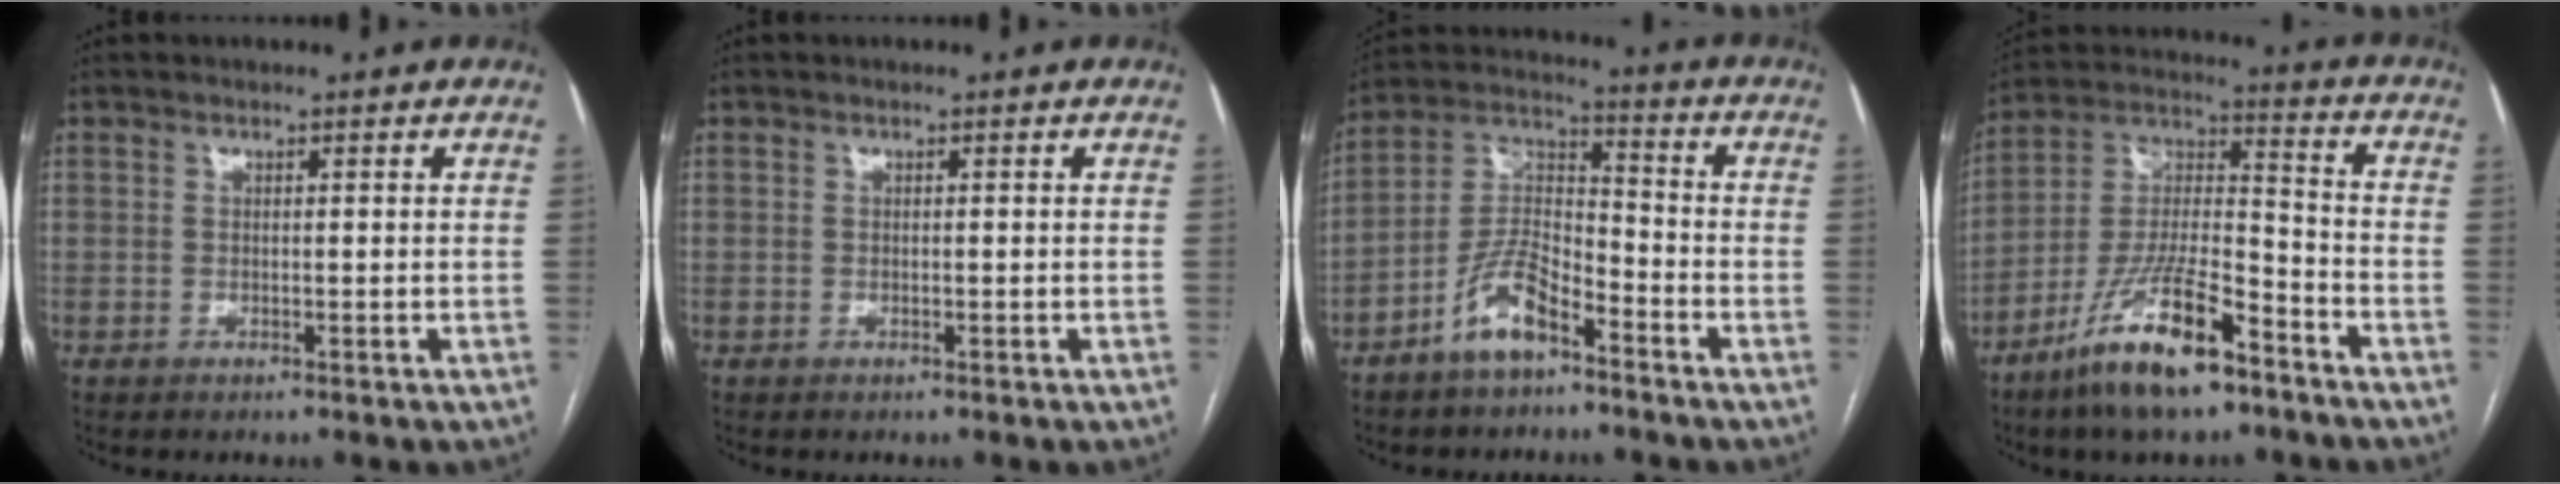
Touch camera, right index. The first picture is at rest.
{"total": 0.0}
{"total": 9.2, "force": [-6.0, 3.1, 6.3], "torque": [-0.139, 0.009, -0.117]}
{"total": 15.8, "force": [-10.1, 3.6, 11.5], "torque": [-0.229, -0.007, -0.183]}